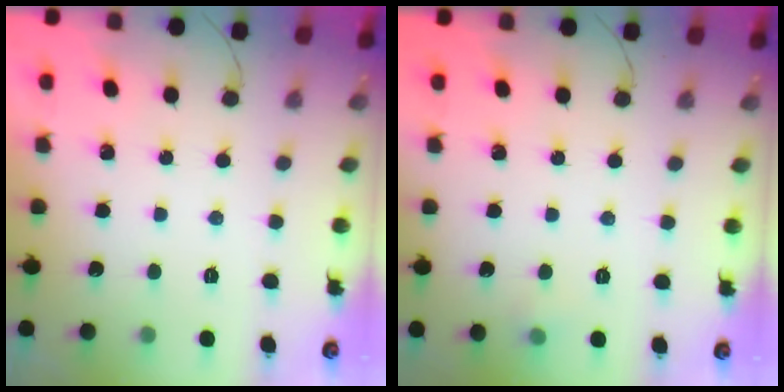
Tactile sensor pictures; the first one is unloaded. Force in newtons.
{"total": 7.5, "press": 3.4, "slide": 6.7}